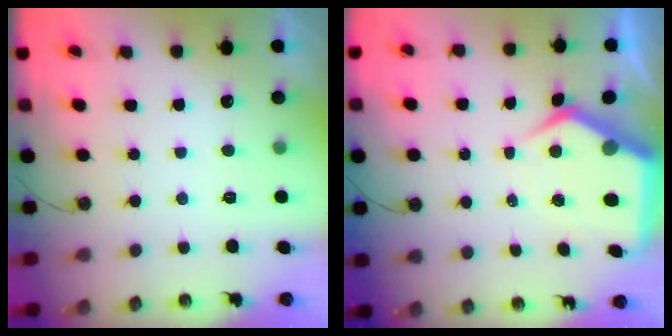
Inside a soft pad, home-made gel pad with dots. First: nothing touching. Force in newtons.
{"total": 9.4, "press": 9.3, "slide": 1.1}